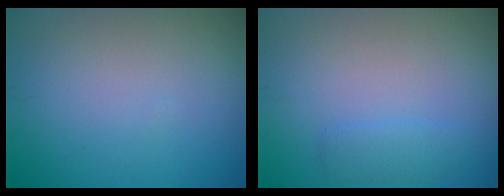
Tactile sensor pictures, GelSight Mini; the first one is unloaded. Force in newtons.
{"total": 1.5, "press": 1.5, "slide": 0.1}